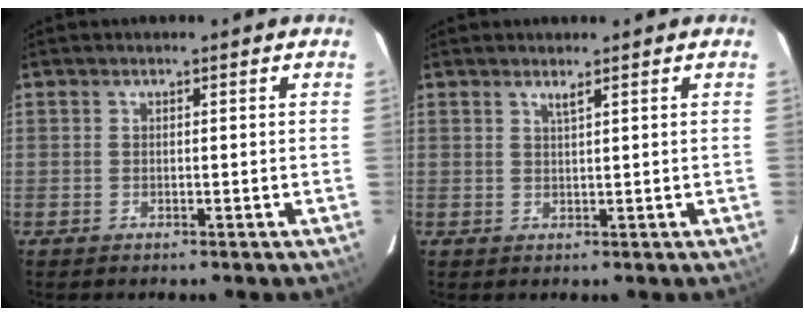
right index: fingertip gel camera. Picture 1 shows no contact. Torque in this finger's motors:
{"motor_torque": [0.02, -0.01, 0.02, 0.02]}